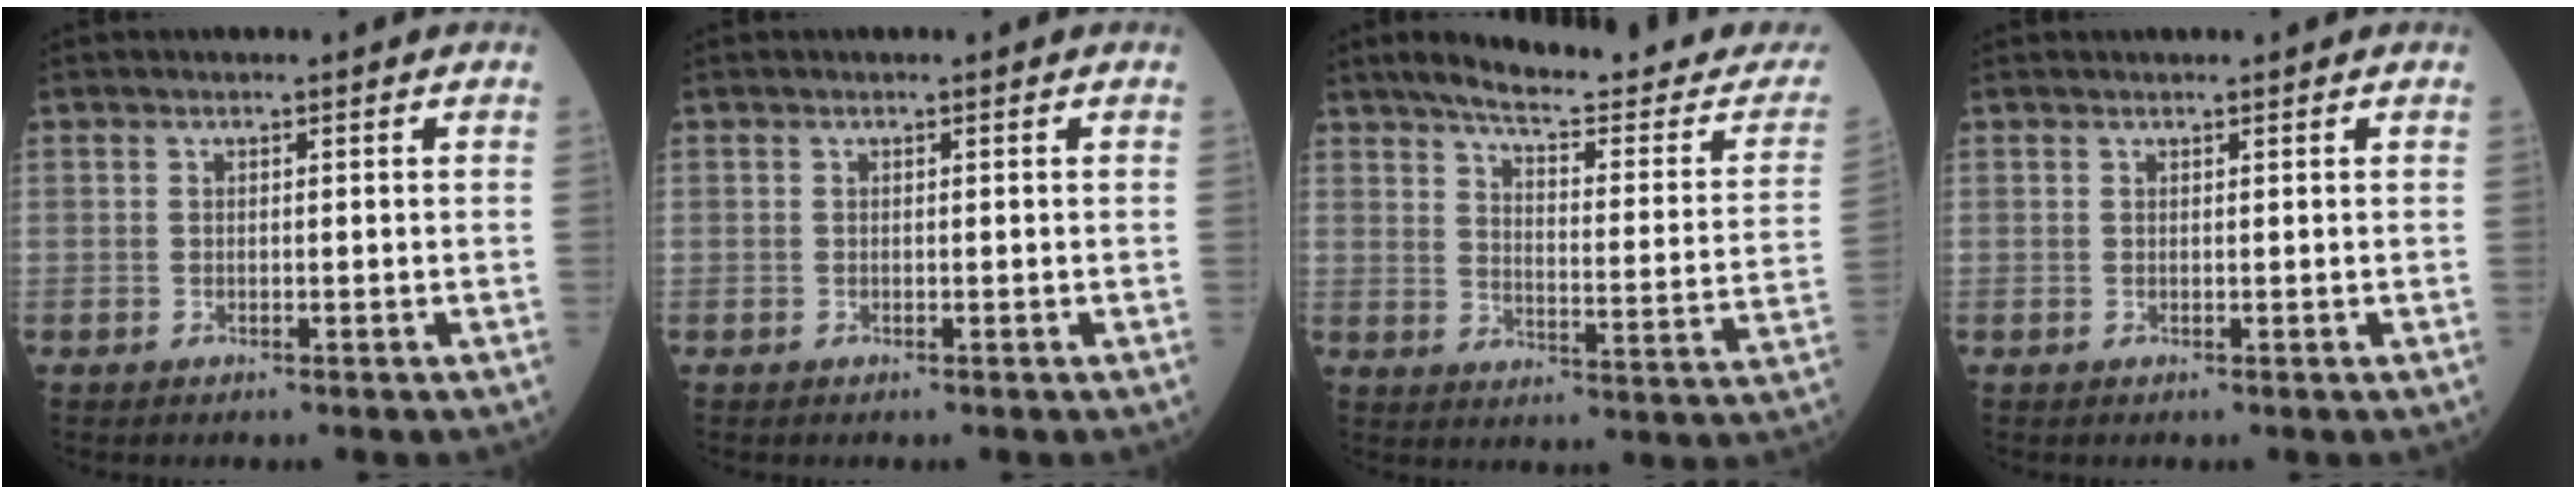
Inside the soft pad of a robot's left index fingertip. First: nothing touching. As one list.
[{"total": 0.0}, {"total": 20.4, "force": [18.4, 2.8, 8.3], "torque": [-0.103, -0.063, 0.222]}, {"total": 1.7, "force": [1.7, 0.3, 0.4], "torque": [-0.006, 0.018, 0.020]}]